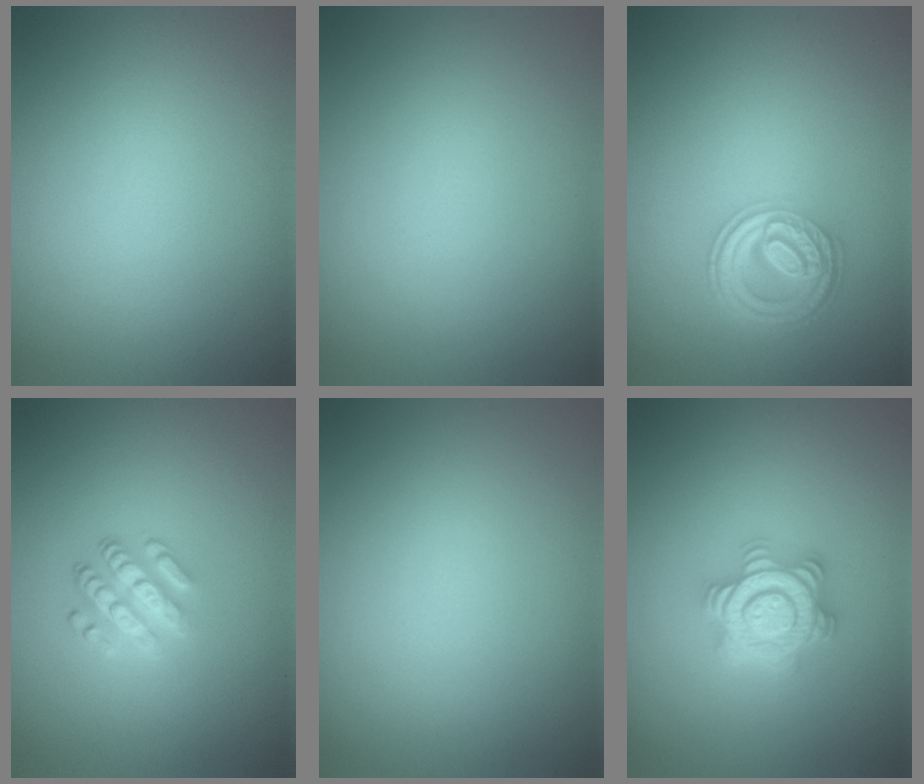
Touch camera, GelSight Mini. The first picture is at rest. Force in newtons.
{"total": 0.0}
{"total": 4.6, "press": 3.4, "slide": 3.1}
{"total": 3.6, "press": 2.6, "slide": 2.4}
{"total": 0.0}
{"total": 4.8, "press": 4.8, "slide": 0.8}